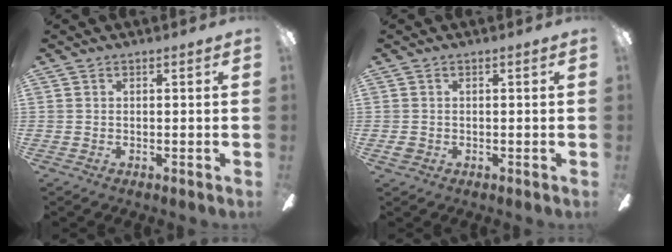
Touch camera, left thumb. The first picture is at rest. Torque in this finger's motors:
{"motor_torque": [-0.19, 0.40, 0.27, -0.17, 0.00]}